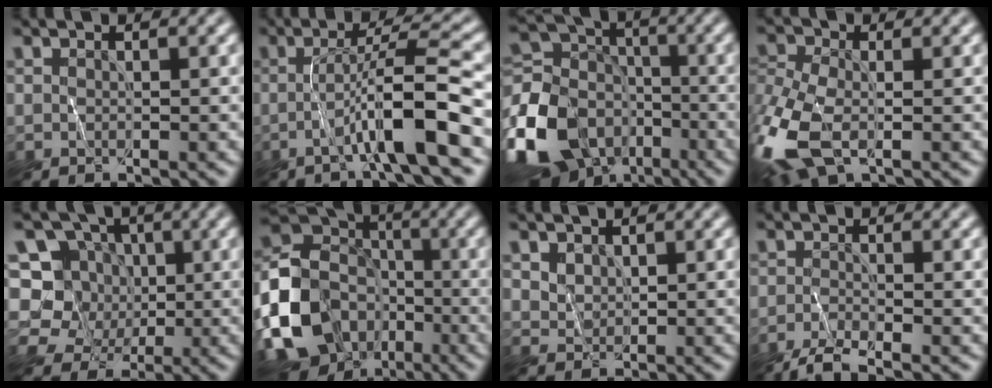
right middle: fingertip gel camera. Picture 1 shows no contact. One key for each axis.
{"total": 7.1, "fx": -2.4, "fy": 0.6, "fz": 6.6, "tx": -0.108, "ty": 0.019, "tz": -0.045}
{"total": 14.2, "fx": -6.3, "fy": 10.3, "fz": 7.5, "tx": -0.190, "ty": -0.016, "tz": -0.135}
{"total": 9.7, "fx": -3.3, "fy": 5.2, "fz": 7.5, "tx": -0.195, "ty": -0.011, "tz": -0.073}
{"total": 6.2, "fx": 1.2, "fy": 5.7, "fz": 2.3, "tx": -0.036, "ty": 0.006, "tz": -0.009}
{"total": 16.8, "fx": -6.5, "fy": 13.7, "fz": 7.2, "tx": -0.168, "ty": -0.026, "tz": -0.138}
{"total": 1.8, "fx": 1.1, "fy": 1.3, "fz": 0.6, "tx": -0.017, "ty": -0.006, "tz": 0.030}
{"total": 2.9, "fx": -2.3, "fy": 0.4, "fz": 1.8, "tx": -0.038, "ty": -0.005, "tz": -0.054}